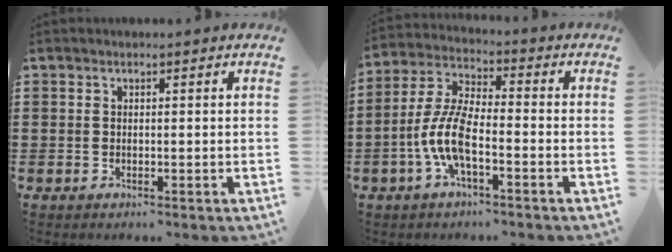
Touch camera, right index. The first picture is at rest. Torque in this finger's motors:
{"motor_torque": [2.14, 0.00, 0.36, 0.21]}